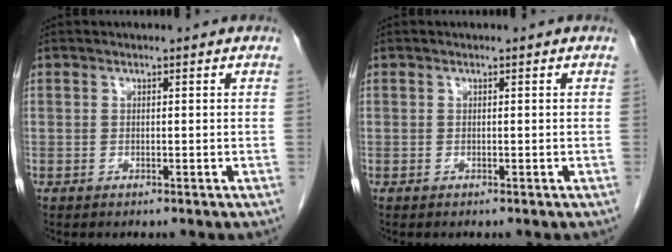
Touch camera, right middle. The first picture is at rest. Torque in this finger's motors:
{"motor_torque": [0.05, 0.14, -0.01, 0.01]}